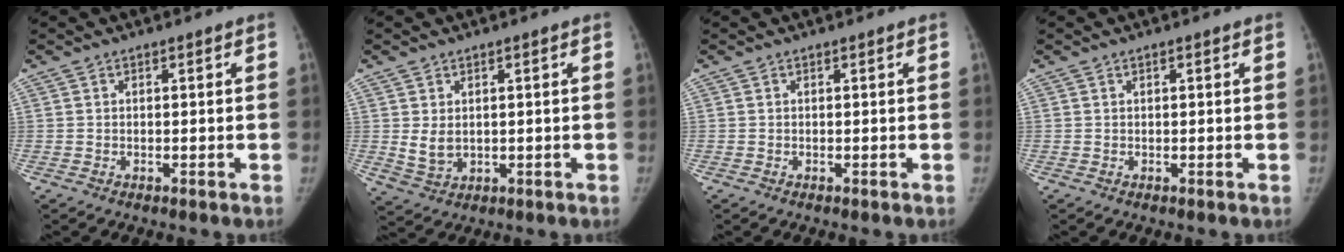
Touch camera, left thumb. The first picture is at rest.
{"total": 3.7, "force": [0.5, 2.8, 2.4], "torque": [-0.037, -0.012, 0.024]}
{"total": 0.0}
{"total": 0.0}